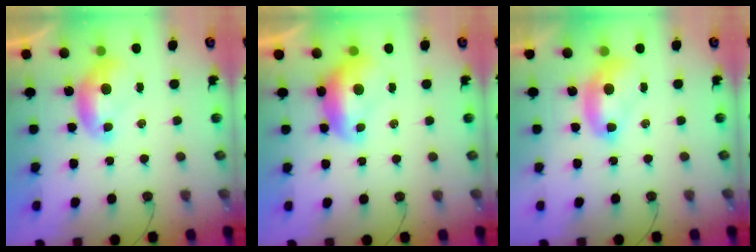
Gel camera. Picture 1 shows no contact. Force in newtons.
{"total": 1.6, "press": 1.6, "slide": 0.4}
{"total": 2.5, "press": 2.5, "slide": 0.1}